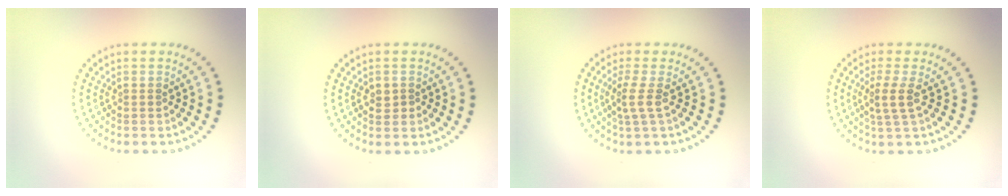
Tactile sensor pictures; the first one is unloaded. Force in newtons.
{"total": 1.3, "press": 1.3, "slide": 0.4}
{"total": 1.9, "press": 1.4, "slide": 1.3}
{"total": 2.2, "press": 1.6, "slide": 1.4}